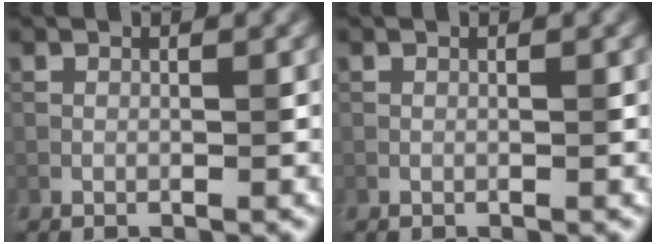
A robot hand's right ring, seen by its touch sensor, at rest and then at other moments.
{"total": 0.0}